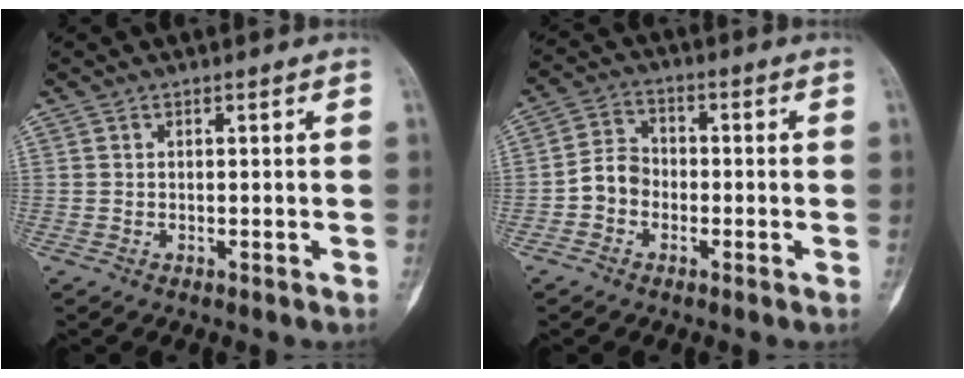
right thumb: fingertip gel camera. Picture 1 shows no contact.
{"total": 5.5, "force": [-1.7, 4.6, 2.6], "torque": [-0.030, 0.023, -0.044]}